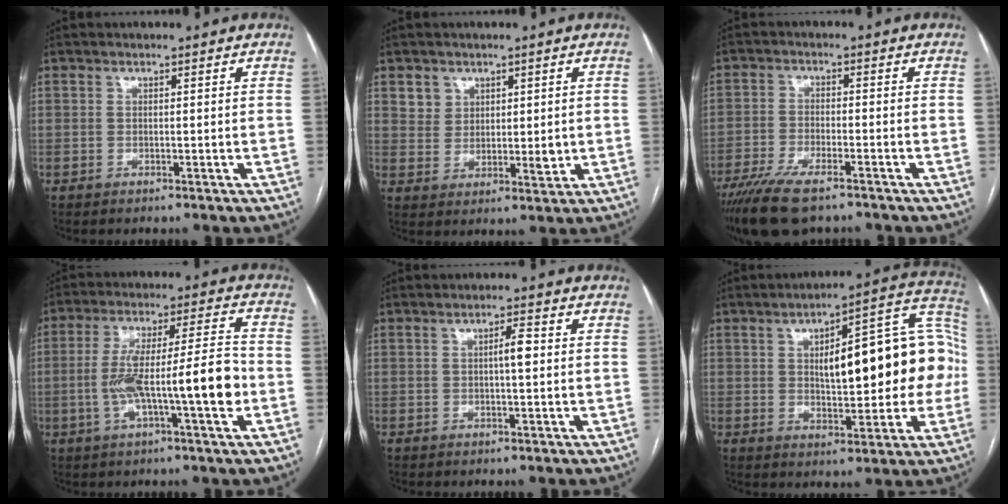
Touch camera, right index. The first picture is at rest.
{"total": 4.7, "force": [2.2, 3.8, 1.6], "torque": [-0.021, 0.000, 0.045]}
{"total": 10.8, "force": [-8.0, 2.7, 6.7], "torque": [-0.118, -0.024, -0.136]}
{"total": 13.8, "force": [-3.0, 1.1, 13.4], "torque": [-0.234, 0.020, -0.050]}
{"total": 2.6, "force": [0.2, 0.3, 2.6], "torque": [-0.043, 0.003, 0.002]}
{"total": 19.5, "force": [1.2, 6.4, 18.3], "torque": [-0.243, 0.047, 0.022]}